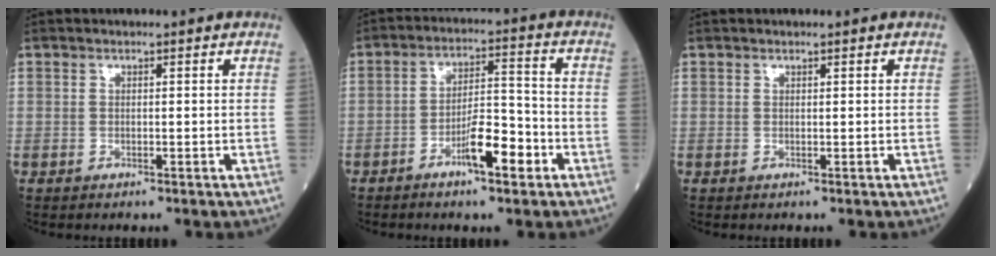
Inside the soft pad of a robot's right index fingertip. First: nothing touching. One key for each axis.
{"total": 7.7, "fx": -3.9, "fy": 1.6, "fz": 6.5, "tx": -0.114, "ty": 0.009, "tz": -0.064}
{"total": 0.0}